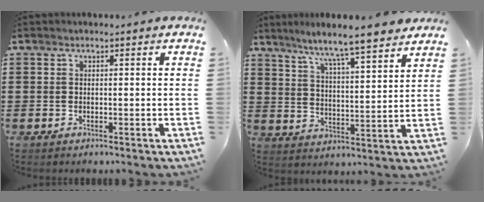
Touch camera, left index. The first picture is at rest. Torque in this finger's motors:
{"motor_torque": [1.02, -1.12, 0.85, 0.21]}